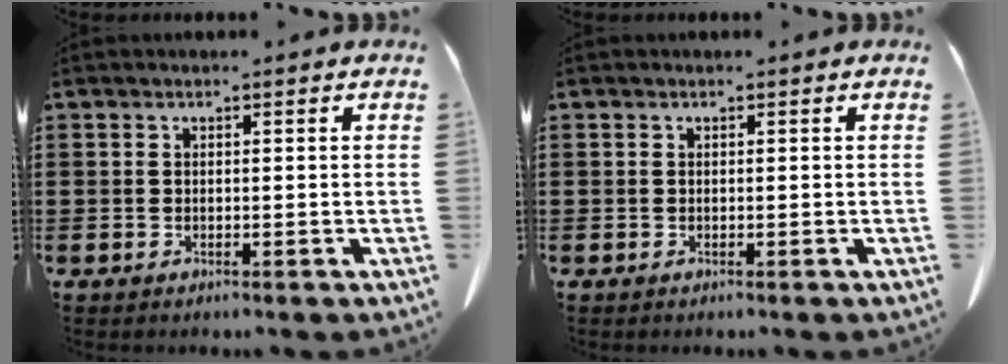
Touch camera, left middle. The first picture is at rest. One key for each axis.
{"total": 0.0}